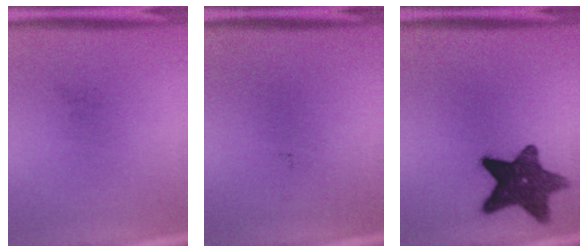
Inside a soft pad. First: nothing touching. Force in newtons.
{"total": 0.0}
{"total": 12.4}